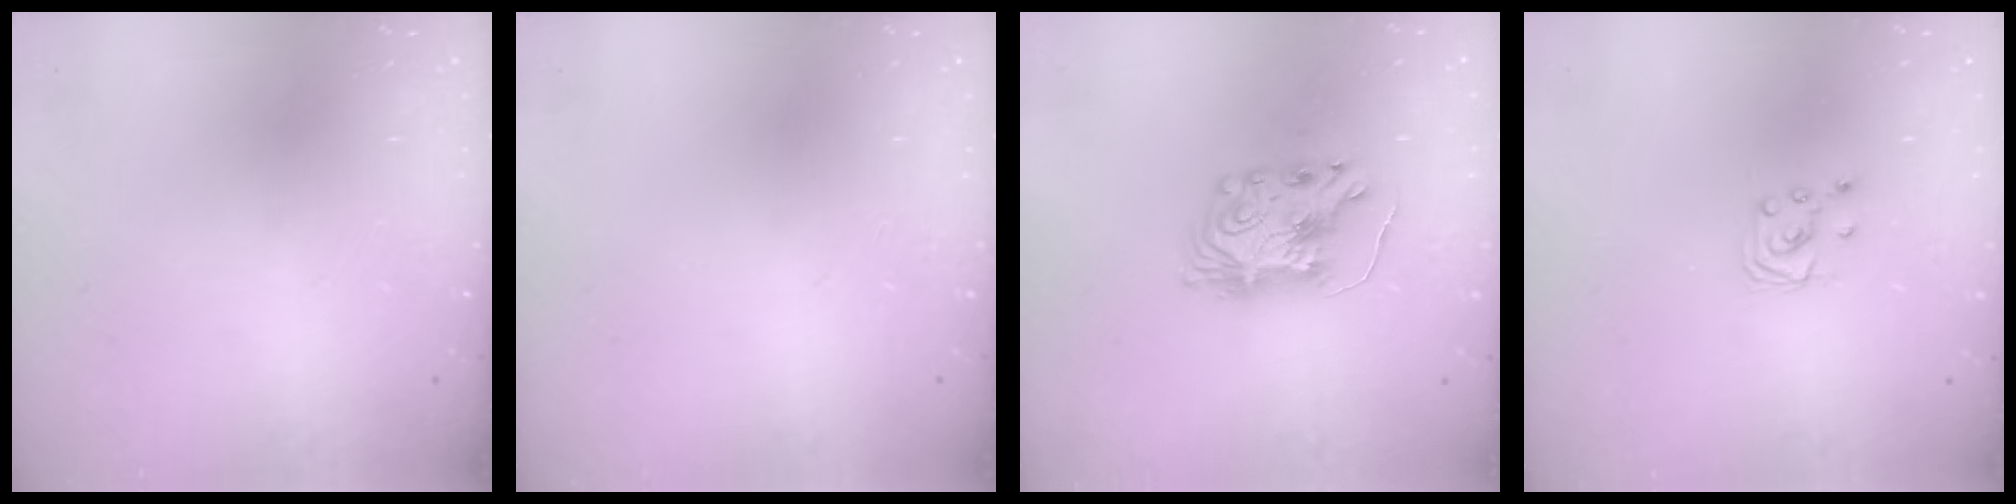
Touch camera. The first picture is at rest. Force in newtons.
{"total": 0.0}
{"total": 8.4, "press": 8.4, "slide": 0.6}
{"total": 2.3, "press": 2.2, "slide": 0.3}